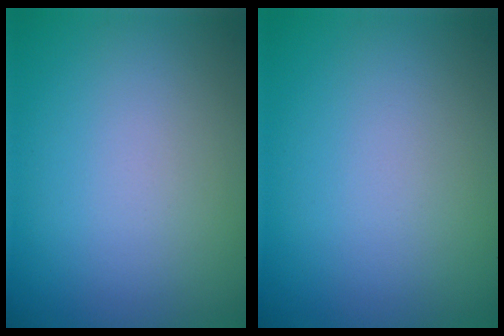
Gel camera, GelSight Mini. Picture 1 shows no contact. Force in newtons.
{"total": 0.0}